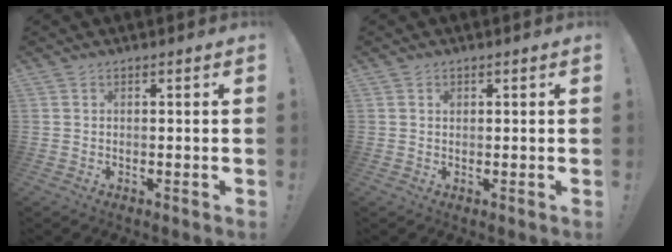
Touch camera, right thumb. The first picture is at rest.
{"total": 0.5, "force": [0.2, 0.4, 0.2], "torque": [0.003, -0.001, 0.003]}